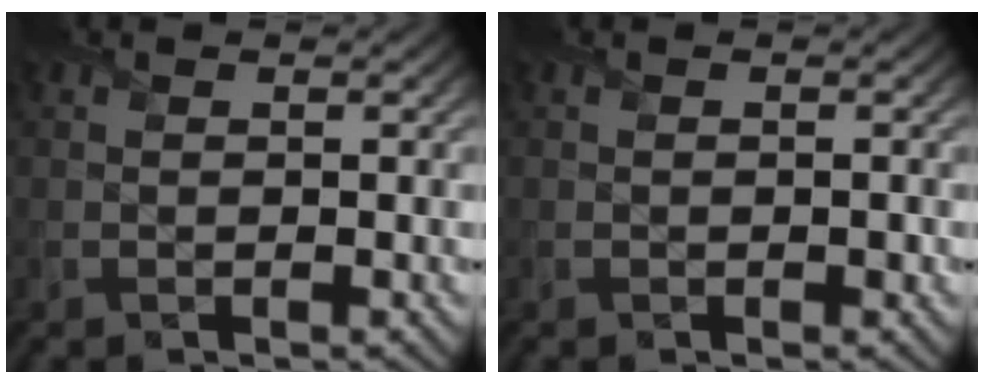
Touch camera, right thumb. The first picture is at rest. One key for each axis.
{"total": 0.8, "fx": -0.3, "fy": 0.5, "fz": 0.5, "tx": -0.005, "ty": -0.004, "tz": -0.003}